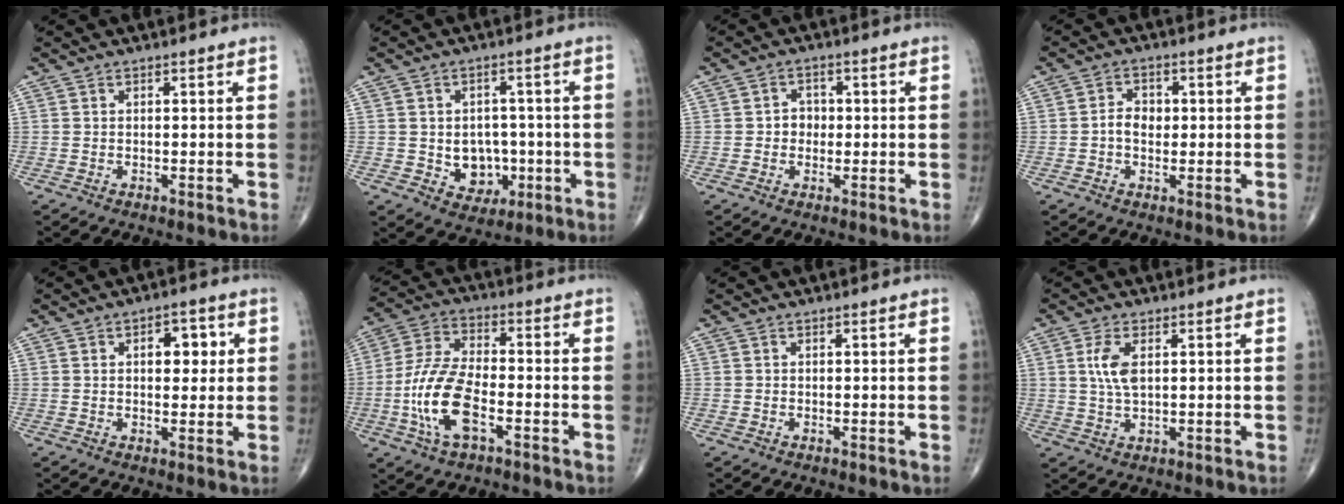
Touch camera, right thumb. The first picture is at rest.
{"total": 7.4, "force": [-1.3, 6.1, 3.9], "torque": [-0.013, 0.010, -0.007]}
{"total": 3.1, "force": [-0.2, 2.7, 1.4], "torque": [0.003, 0.009, -0.009]}
{"total": 3.9, "force": [-0.2, 2.8, 2.6], "torque": [-0.032, 0.010, -0.009]}
{"total": 5.8, "force": [1.4, 3.4, 4.5], "torque": [-0.031, -0.001, 0.014]}
{"total": 13.1, "force": [-4.2, 5.9, 10.9], "torque": [-0.228, 0.021, -0.084]}
{"total": 0.0}
{"total": 5.1, "force": [1.2, 2.4, 4.4], "torque": [-0.092, -0.004, 0.024]}